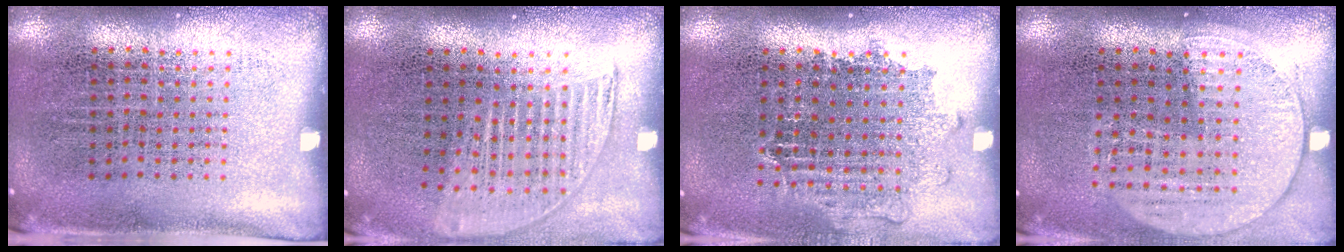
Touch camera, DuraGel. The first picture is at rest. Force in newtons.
{"total": 1.3, "press": 1.2, "slide": 0.6}
{"total": 1.0, "press": 1.0, "slide": 0.4}
{"total": 1.5, "press": 1.4, "slide": 0.6}